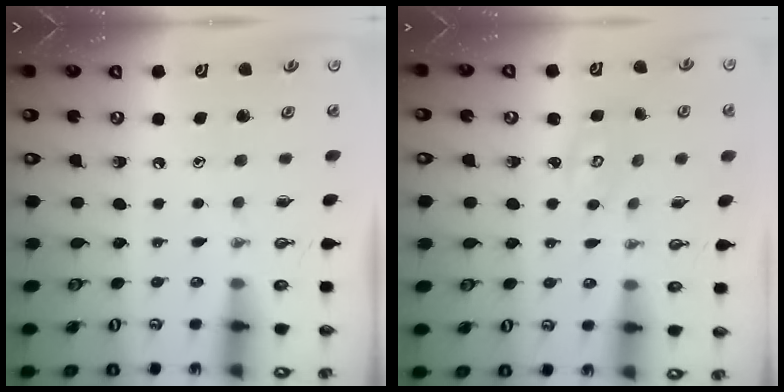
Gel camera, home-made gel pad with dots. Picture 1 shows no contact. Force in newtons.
{"total": 2.7, "press": 2.7, "slide": 0.3}